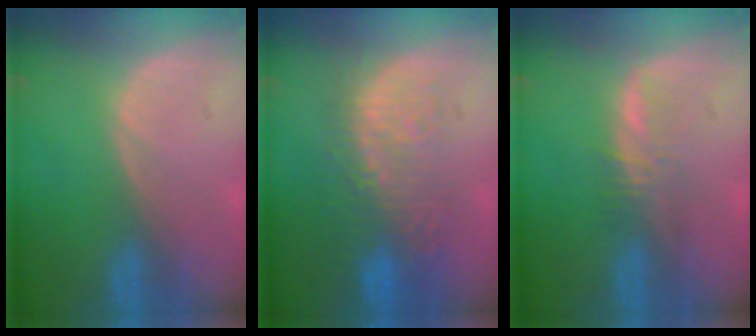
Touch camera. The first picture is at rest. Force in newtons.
{"total": 10.9, "press": 9.6, "slide": 5.2}
{"total": 2.9, "press": 2.9, "slide": 0.2}